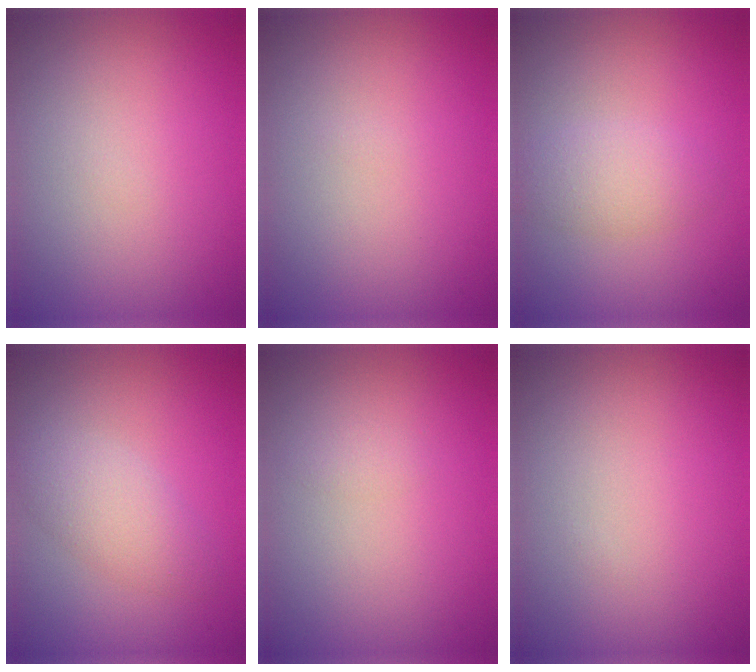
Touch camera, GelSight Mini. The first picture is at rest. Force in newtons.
{"total": 0.0}
{"total": 2.4, "press": 2.4, "slide": 0.0}
{"total": 2.9, "press": 2.9, "slide": 0.1}
{"total": 0.6, "press": 0.6, "slide": 0.0}
{"total": 0.0}